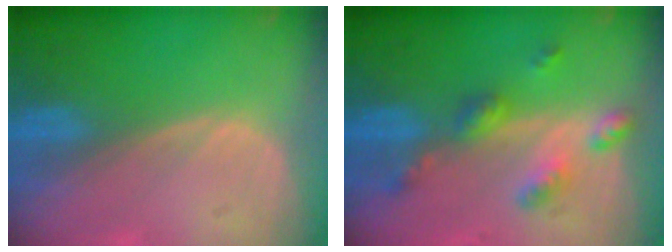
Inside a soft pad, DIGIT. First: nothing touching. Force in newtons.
{"total": 6.2, "press": 5.5, "slide": 2.9}